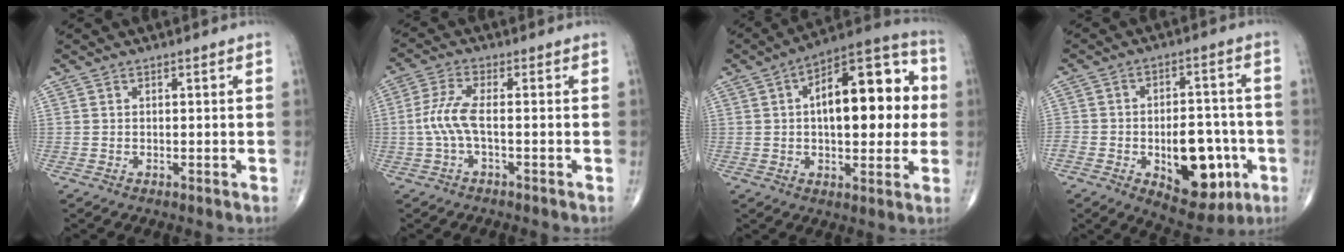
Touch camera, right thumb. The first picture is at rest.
{"total": 5.5, "force": [-0.9, 1.4, 5.2], "torque": [-0.136, 0.013, -0.025]}
{"total": 20.3, "force": [2.5, 9.5, 17.7], "torque": [-0.220, 0.030, 0.026]}
{"total": 17.1, "force": [-5.6, 9.4, 13.1], "torque": [-0.150, 0.035, -0.068]}